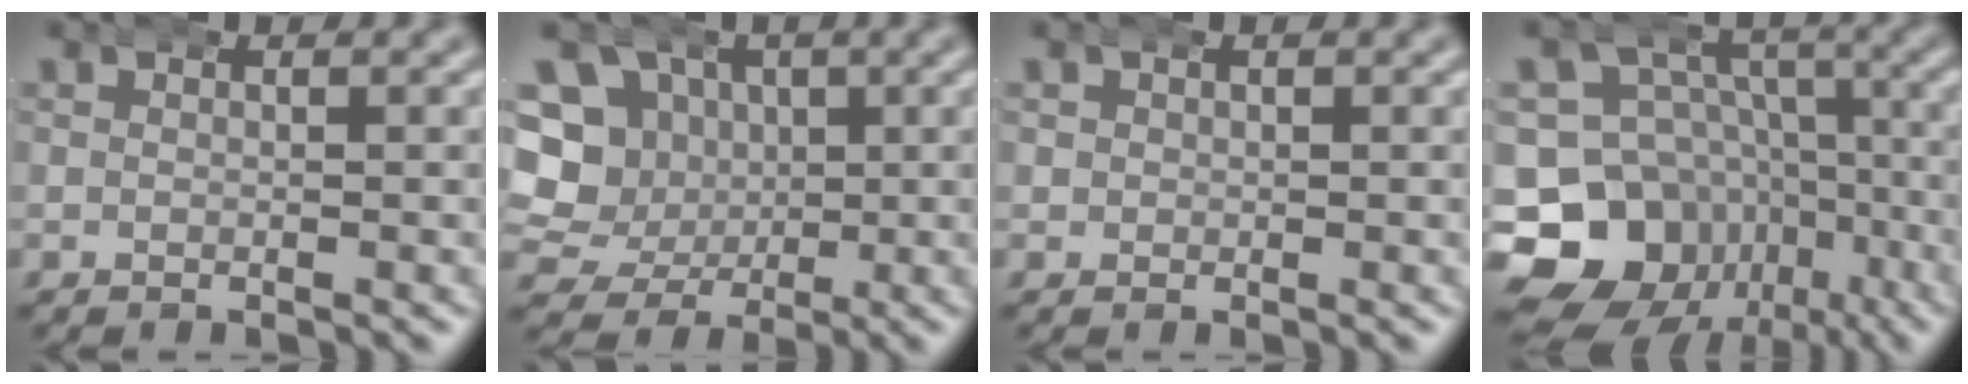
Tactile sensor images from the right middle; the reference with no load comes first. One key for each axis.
{"total": 12.6, "fx": 1.7, "fy": 11.4, "fz": 5.0, "tx": -0.117, "ty": -0.025, "tz": 0.025}
{"total": 0.8, "fx": 0.1, "fy": 0.7, "fz": -0.2, "tx": -0.005, "ty": -0.007, "tz": 0.007}
{"total": 19.0, "fx": -5.9, "fy": 16.7, "fz": 7.0, "tx": -0.155, "ty": -0.092, "tz": -0.084}